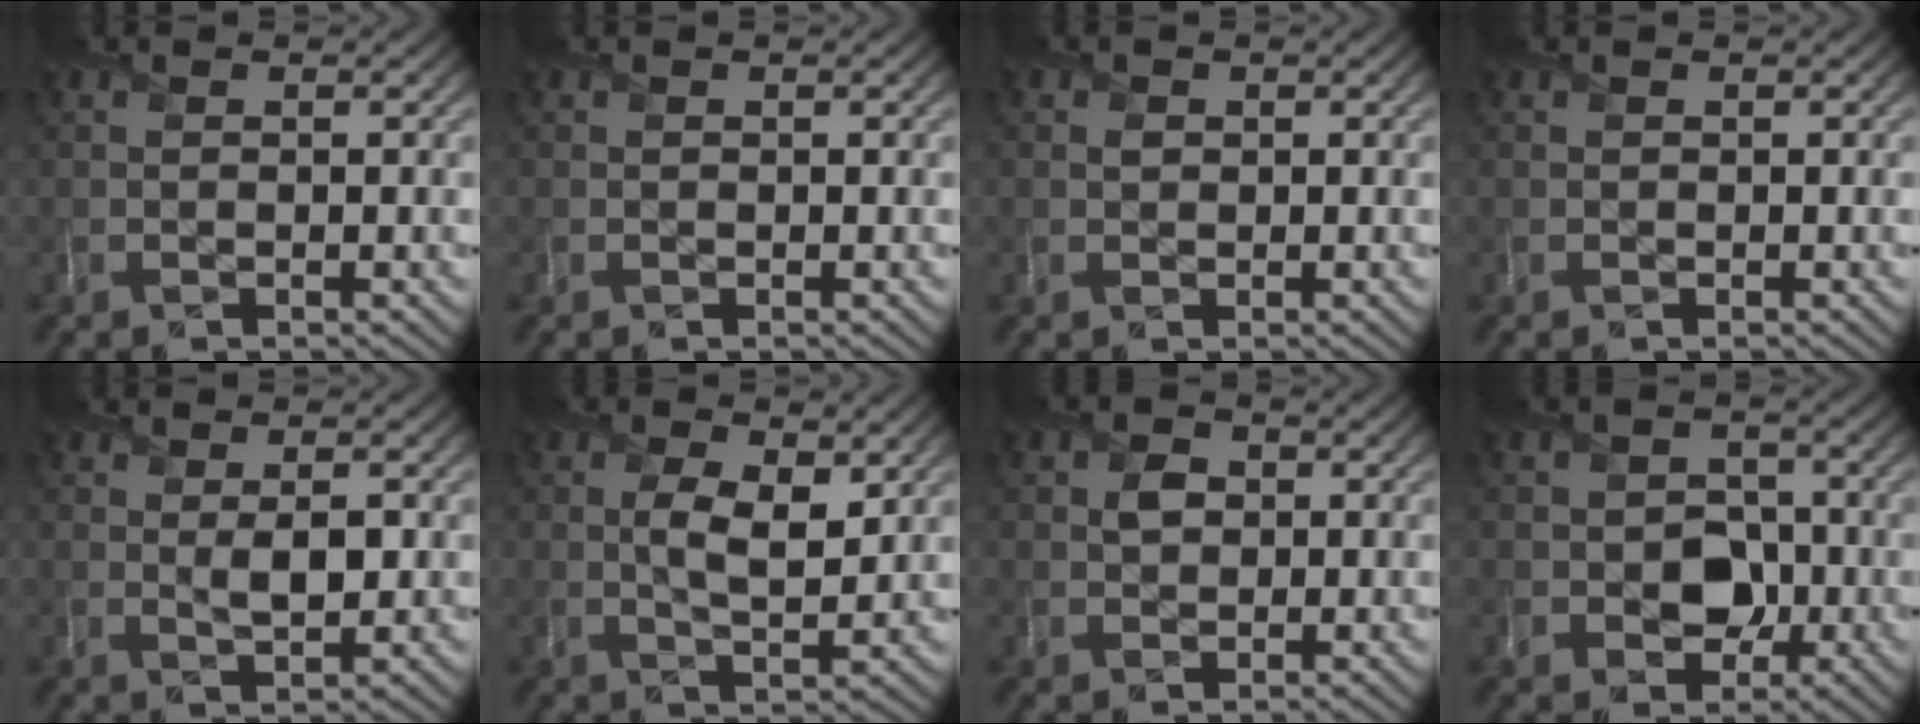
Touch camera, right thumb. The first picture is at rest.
{"total": 0.0}
{"total": 0.8, "force": [0.2, 0.7, 0.3], "torque": [-0.005, -0.003, 0.000]}
{"total": 0.0}
{"total": 2.6, "force": [0.5, 1.3, 2.2], "torque": [-0.045, -0.006, 0.009]}
{"total": 5.0, "force": [1.0, 2.3, 4.3], "torque": [-0.089, -0.008, 0.021]}
{"total": 2.3, "force": [0.3, 1.9, 1.2], "torque": [-0.026, -0.001, -0.001]}
{"total": 4.5, "force": [-1.1, 3.8, 2.2], "torque": [-0.033, -0.007, -0.026]}